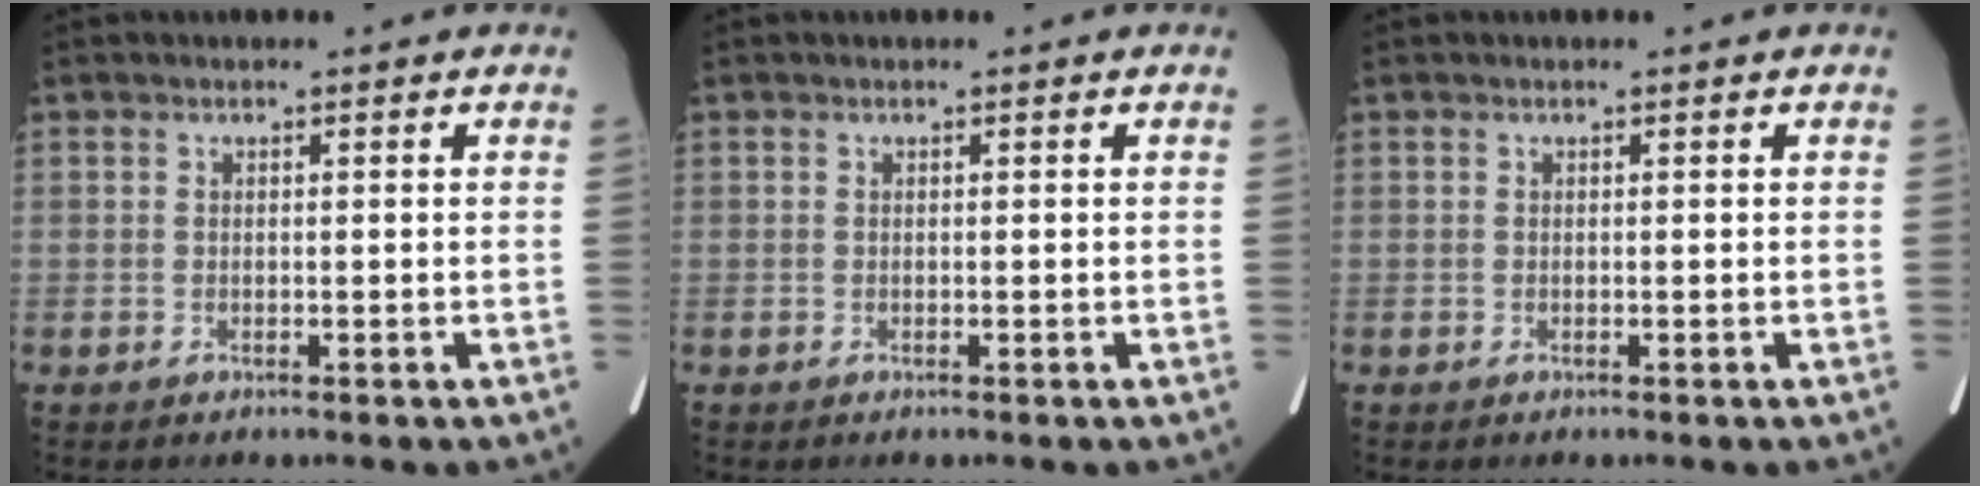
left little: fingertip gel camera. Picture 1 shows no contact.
{"total": 0.0}
{"total": 0.0}